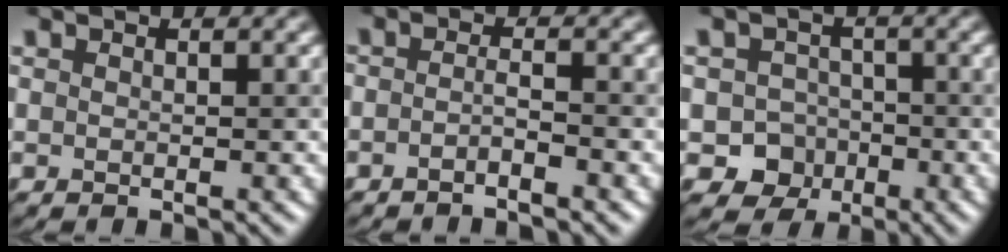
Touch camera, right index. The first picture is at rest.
{"total": 1.7, "force": [-1.1, 0.4, 1.3], "torque": [-0.014, 0.007, -0.025]}
{"total": 5.0, "force": [-1.9, 4.5, 0.9], "torque": [0.020, 0.003, -0.044]}